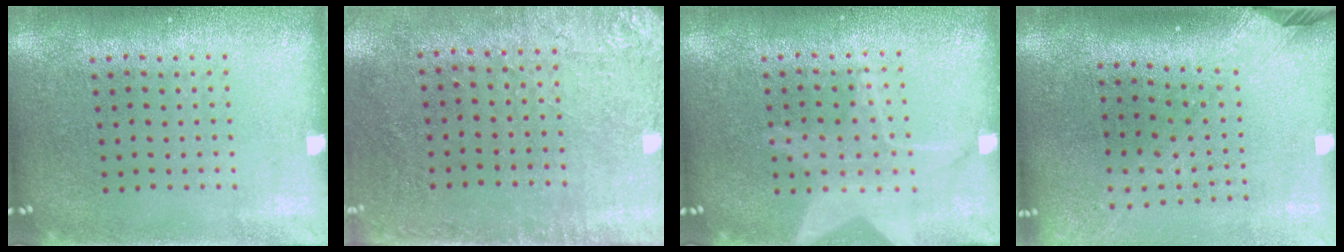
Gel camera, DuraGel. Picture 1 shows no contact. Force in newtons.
{"total": 2.8, "press": 2.3, "slide": 1.6}
{"total": 1.6, "press": 1.6, "slide": 0.2}
{"total": 2.3, "press": 1.7, "slide": 1.5}